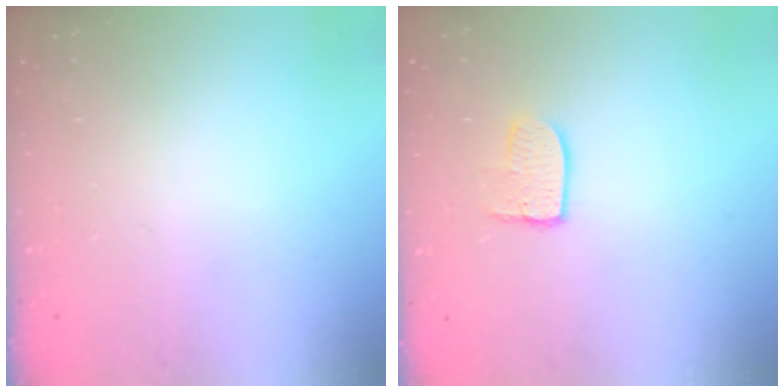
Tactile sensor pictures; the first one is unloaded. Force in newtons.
{"total": 6.9, "press": 6.9, "slide": 0.6}